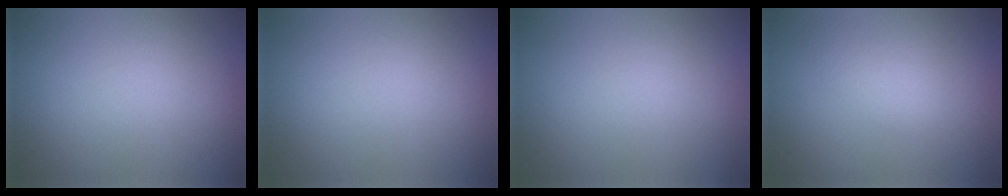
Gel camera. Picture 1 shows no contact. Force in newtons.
{"total": 0.0}
{"total": 0.0}
{"total": 1.7, "press": 1.7, "slide": 0.0}